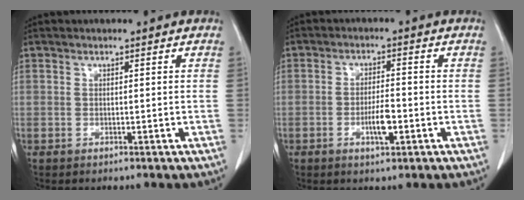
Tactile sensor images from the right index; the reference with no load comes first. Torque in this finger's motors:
{"motor_torque": [0.64, -0.19, 0.09, 0.03]}